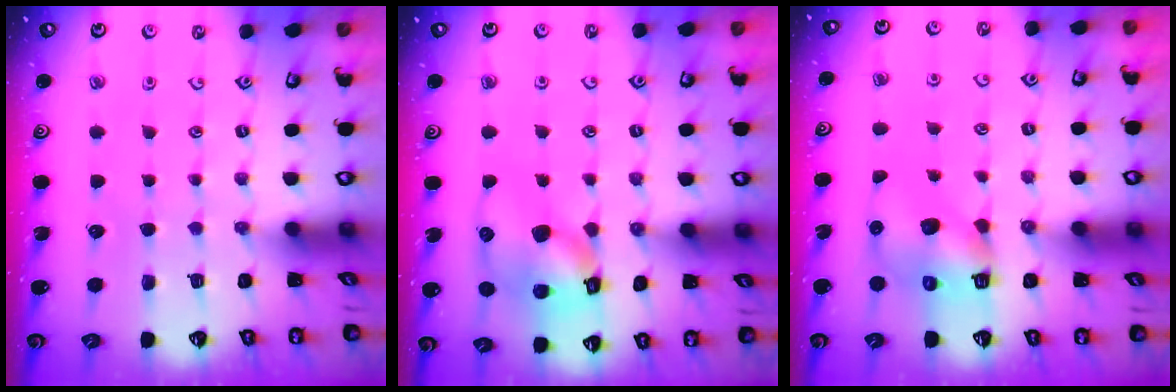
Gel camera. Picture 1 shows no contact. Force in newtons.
{"total": 11.8, "press": 11.6, "slide": 1.8}
{"total": 8.0, "press": 7.9, "slide": 1.2}